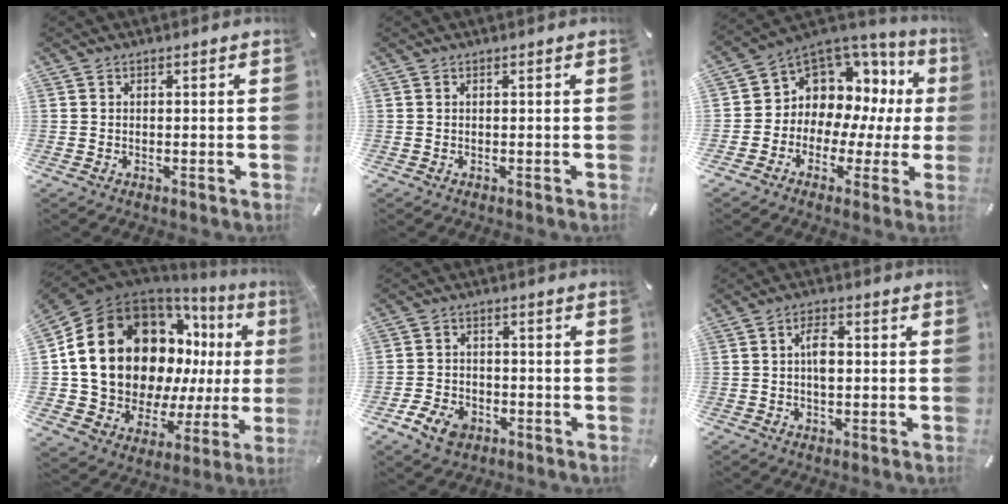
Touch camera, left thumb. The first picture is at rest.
{"total": 0.0}
{"total": 8.0, "force": [2.8, 7.2, 2.1], "torque": [-0.042, -0.051, 0.057]}
{"total": 26.1, "force": [5.9, 18.5, 17.5], "torque": [-0.322, -0.050, 0.136]}
{"total": 6.3, "force": [-3.5, 4.5, 2.8], "torque": [-0.066, 0.015, -0.066]}
{"total": 4.5, "force": [0.0, 2.3, 3.8], "torque": [-0.073, 0.001, -0.004]}